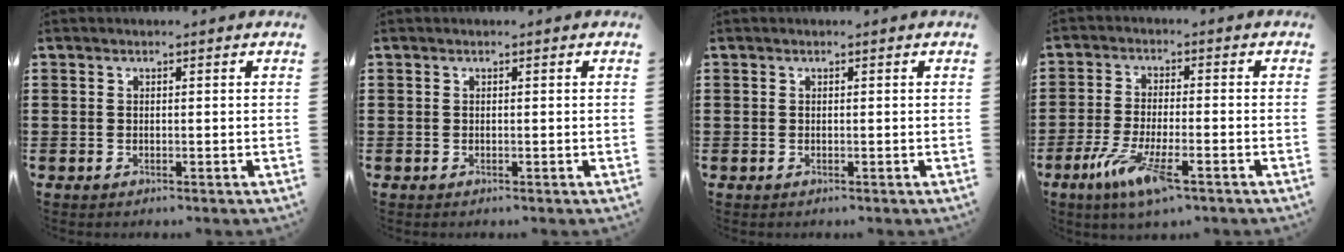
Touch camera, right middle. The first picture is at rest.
{"total": 0.0}
{"total": 0.0}
{"total": 8.1, "force": [-3.9, 1.9, 6.9], "torque": [-0.145, -0.012, -0.070]}